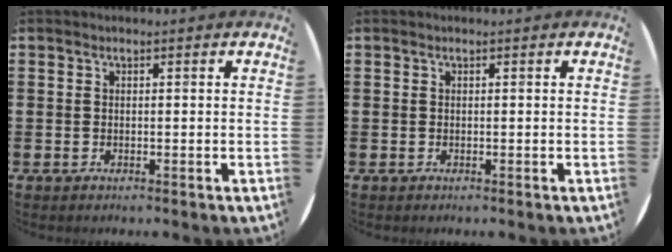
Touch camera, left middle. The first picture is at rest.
{"total": 0.0}